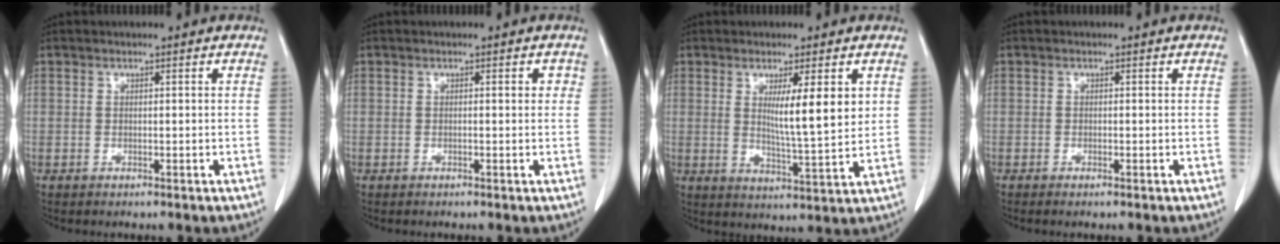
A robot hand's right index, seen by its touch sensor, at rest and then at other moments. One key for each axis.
{"total": 1.2, "fx": 0.3, "fy": 0.5, "fz": 1.0, "tx": -0.009, "ty": 0.003, "tz": 0.002}
{"total": 7.7, "fx": 2.3, "fy": 0.5, "fz": 7.3, "tx": -0.117, "ty": -0.018, "tz": 0.038}
{"total": 0.7, "fx": -0.5, "fy": 0.0, "fz": 0.5, "tx": -0.011, "ty": -0.001, "tz": -0.007}